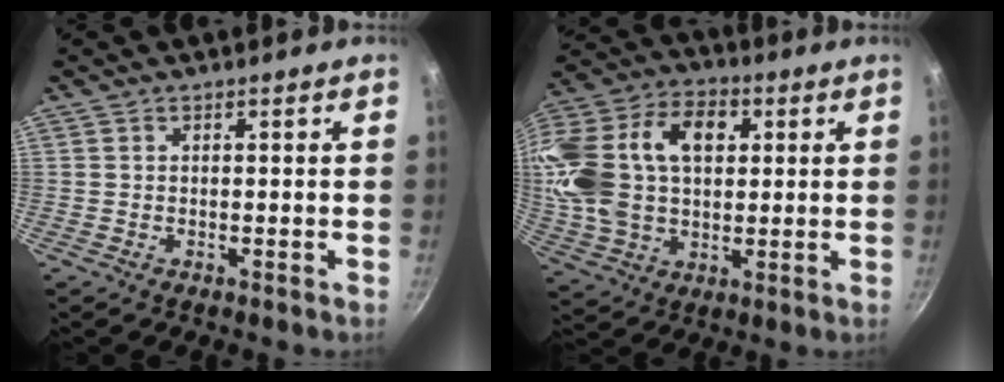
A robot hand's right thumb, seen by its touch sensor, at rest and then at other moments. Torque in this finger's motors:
{"motor_torque": [1.50, 3.50, 1.74, -0.54, 0.27]}